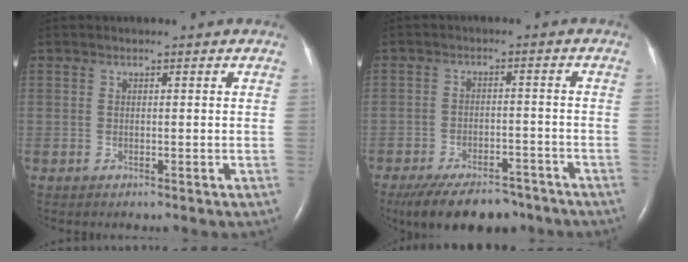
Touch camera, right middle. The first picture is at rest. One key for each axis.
{"total": 12.9, "fx": -10.3, "fy": 5.2, "fz": 5.8, "tx": -0.102, "ty": -0.005, "tz": -0.151}